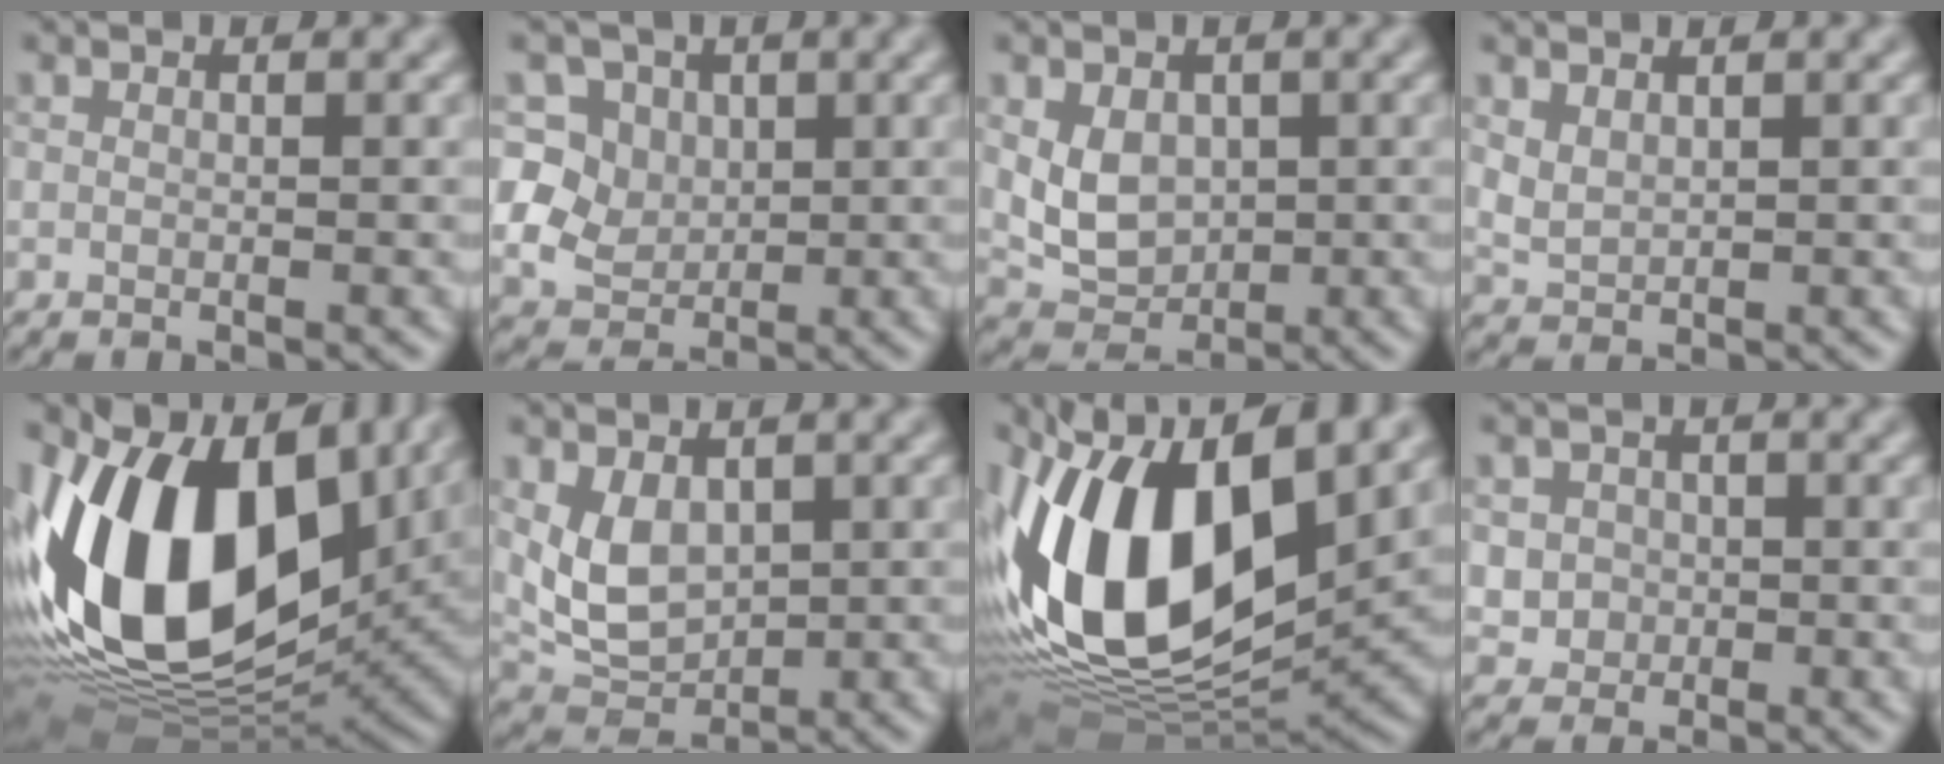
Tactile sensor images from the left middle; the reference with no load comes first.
{"total": 9.0, "force": [3.2, 7.5, 3.7], "torque": [-0.071, 0.021, 0.037]}
{"total": 3.7, "force": [0.5, 2.8, 2.3], "torque": [-0.045, -0.006, 0.012]}
{"total": 1.7, "force": [1.1, 0.9, 0.8], "torque": [-0.023, -0.001, 0.029]}
{"total": 16.6, "force": [2.9, 10.0, 12.9], "torque": [-0.242, -0.003, 0.037]}
{"total": 4.3, "force": [0.8, 3.0, 3.0], "torque": [-0.062, -0.008, 0.024]}
{"total": 15.6, "force": [3.0, 8.3, 12.9], "torque": [-0.239, -0.005, 0.041]}
{"total": 2.5, "force": [0.1, 2.4, 0.6], "torque": [-0.001, -0.003, 0.007]}